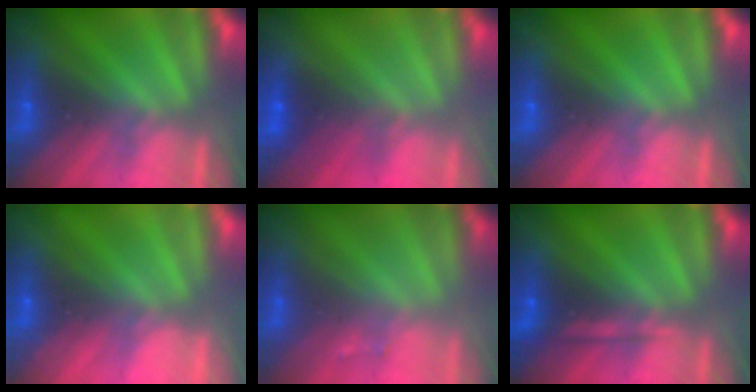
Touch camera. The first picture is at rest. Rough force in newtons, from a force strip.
{"total": 1.8}
{"total": 0.0}
{"total": 2.2}
{"total": 1.5}
{"total": 2.2}